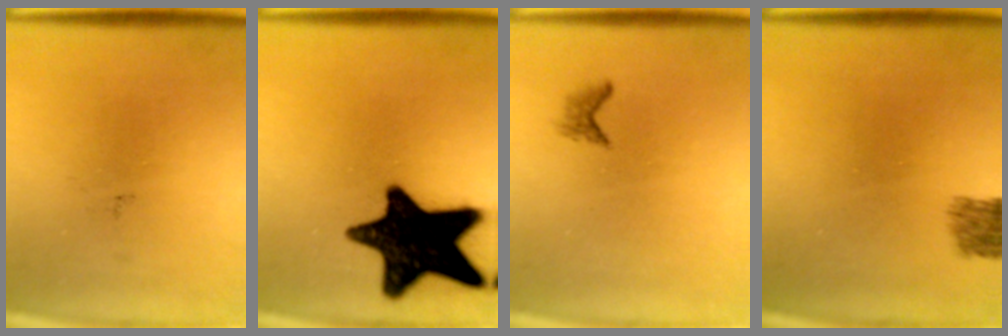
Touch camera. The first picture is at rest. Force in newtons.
{"total": 18.4}
{"total": 1.0}
{"total": 2.5}